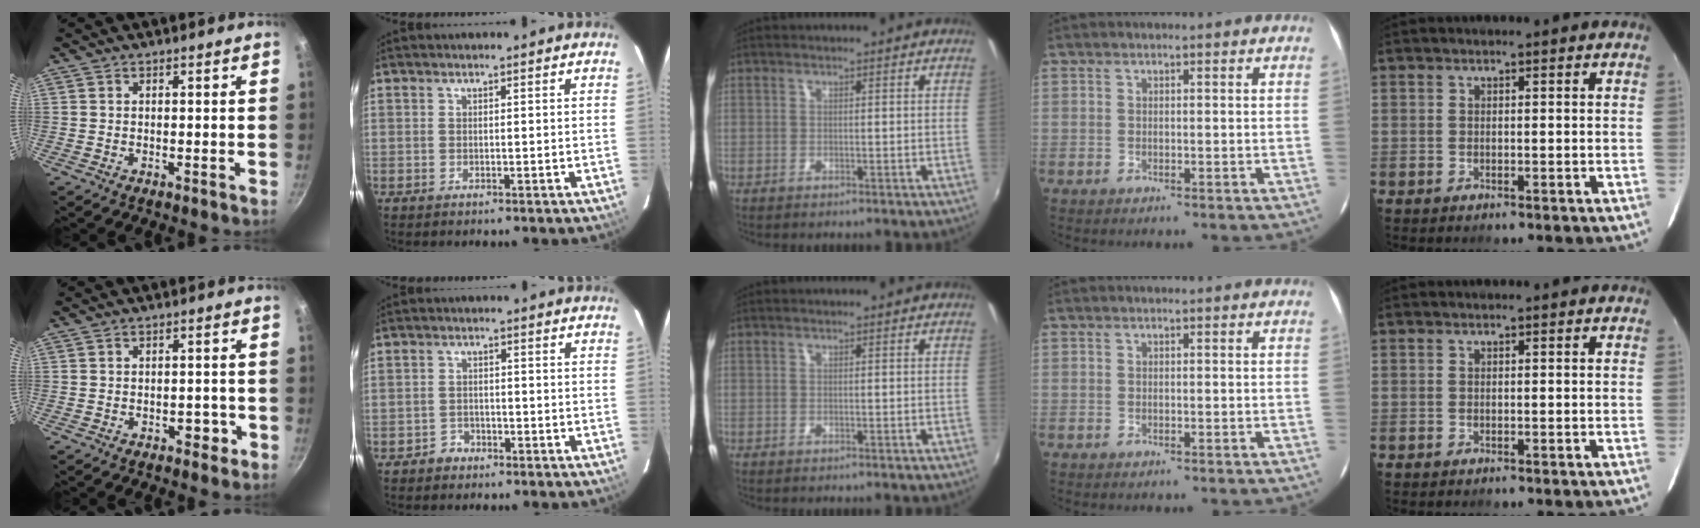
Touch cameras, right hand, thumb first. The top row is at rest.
{"thumb": {"total": 2.7, "force": [-1.2, 1.8, 1.5], "torque": [0.001, 0.016, -0.011]}, "index": {"total": 2.5, "force": [-1.7, 1.8, 0.0], "torque": [-0.003, 0.008, -0.027]}}